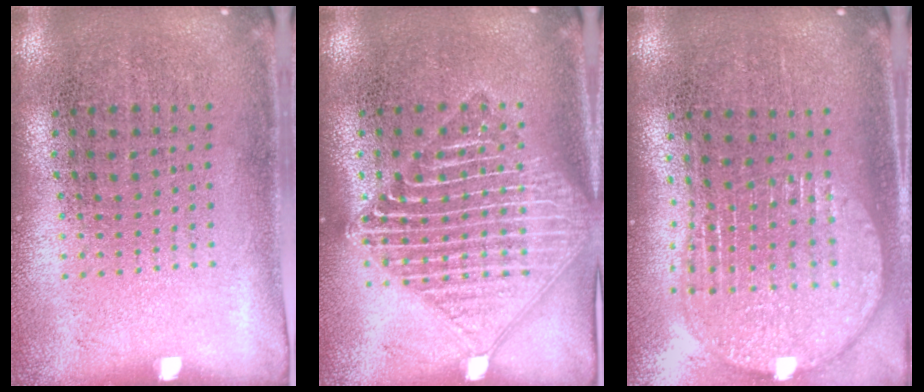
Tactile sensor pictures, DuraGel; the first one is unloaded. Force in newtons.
{"total": 3.1, "press": 3.1, "slide": 0.3}
{"total": 1.9, "press": 1.6, "slide": 1.0}